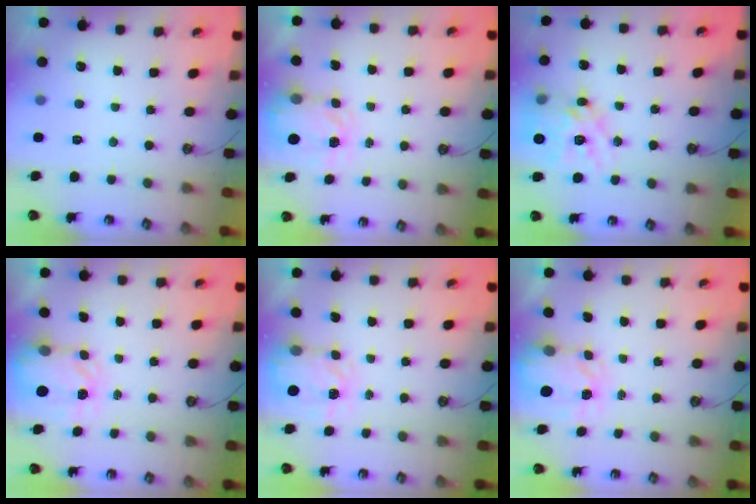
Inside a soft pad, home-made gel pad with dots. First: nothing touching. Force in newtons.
{"total": 3.5, "press": 3.5, "slide": 0.6}
{"total": 16.8, "press": 16.8, "slide": 1.3}
{"total": 3.7, "press": 3.6, "slide": 0.5}
{"total": 3.9, "press": 3.8, "slide": 0.6}
{"total": 3.5, "press": 3.5, "slide": 0.5}